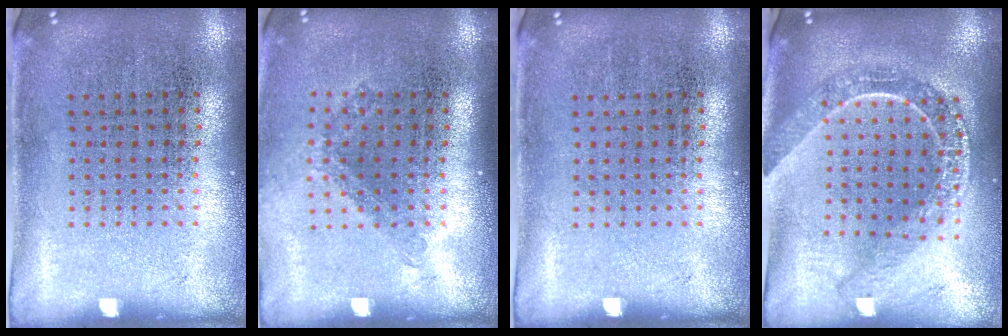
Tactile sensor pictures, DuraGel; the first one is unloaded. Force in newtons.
{"total": 1.2, "press": 0.9, "slide": 0.8}
{"total": 0.0}
{"total": 2.2, "press": 1.8, "slide": 1.2}